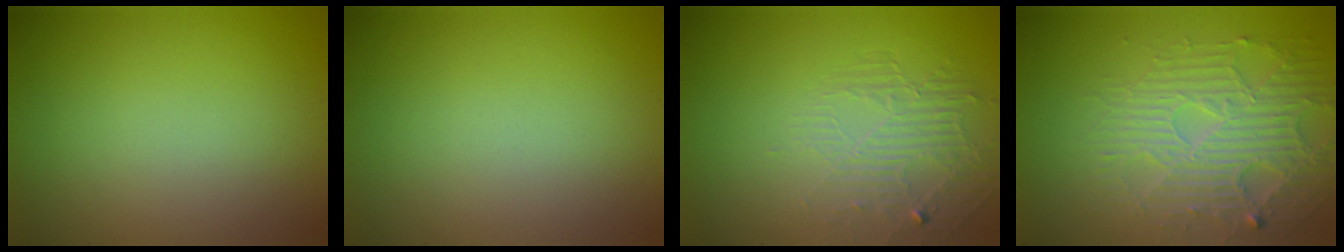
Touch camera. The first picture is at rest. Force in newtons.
{"total": 0.0}
{"total": 2.0, "press": 1.1, "slide": 1.7}
{"total": 4.7, "press": 4.1, "slide": 2.3}